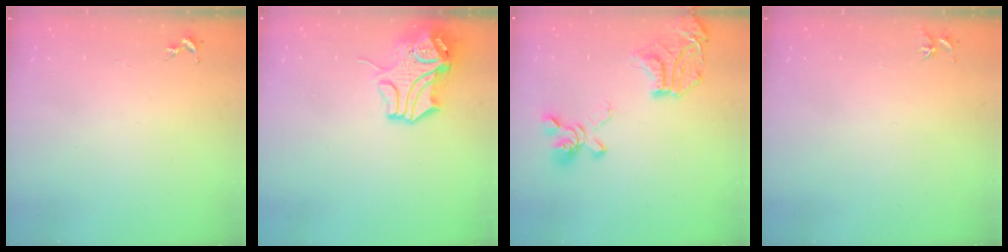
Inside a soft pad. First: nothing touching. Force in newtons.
{"total": 14.0, "press": 13.8, "slide": 2.1}
{"total": 20.9, "press": 20.8, "slide": 2.0}
{"total": 3.7, "press": 3.7, "slide": 0.4}